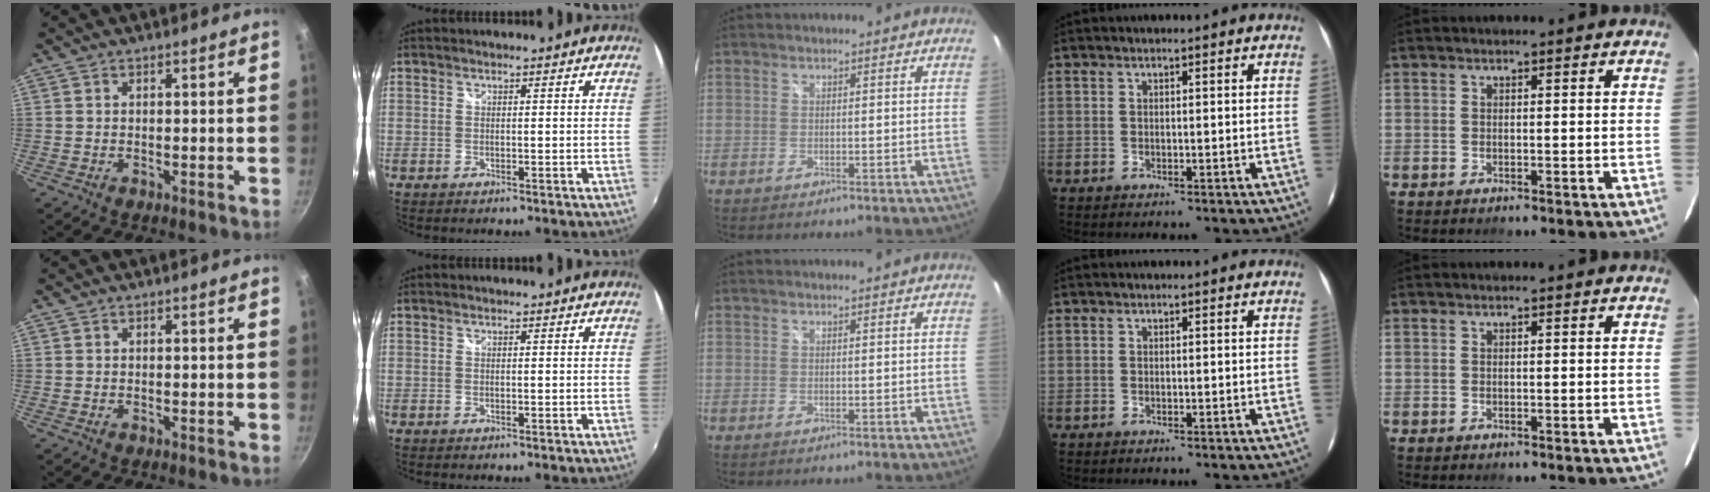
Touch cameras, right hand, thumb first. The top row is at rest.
{}